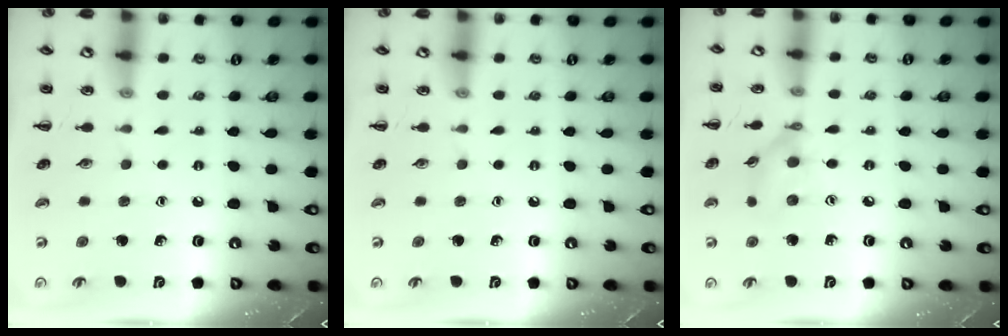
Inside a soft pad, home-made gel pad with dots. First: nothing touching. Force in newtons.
{"total": 0.0}
{"total": 9.3, "press": 9.3, "slide": 1.2}